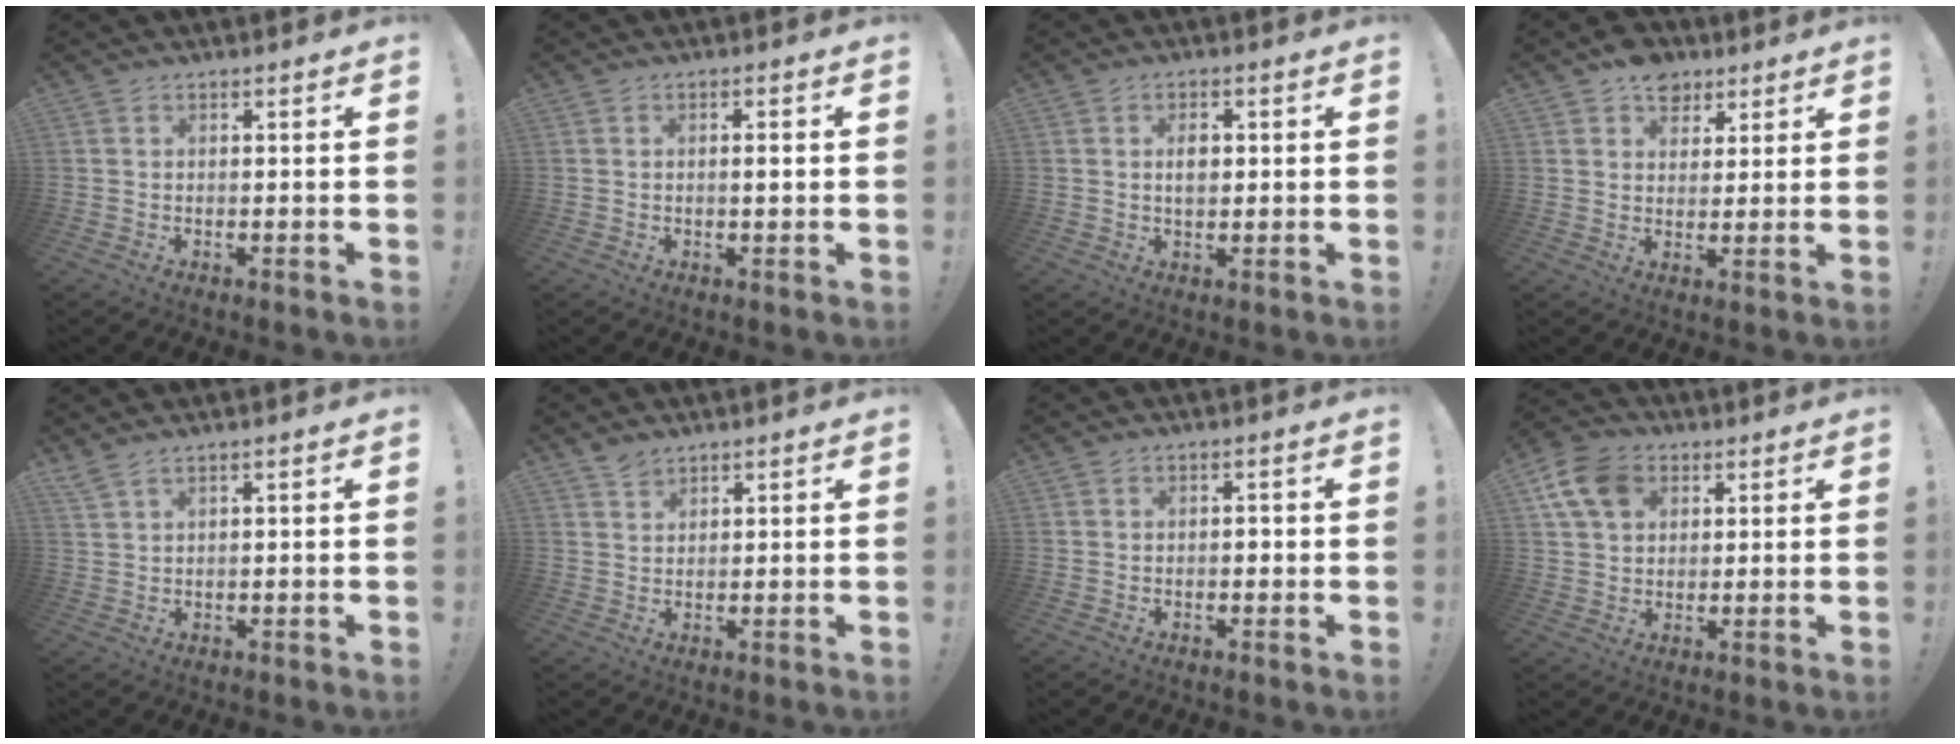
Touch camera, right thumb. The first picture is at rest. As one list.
[{"total": 1.8, "force": [-0.1, 0.2, 1.8], "torque": [-0.019, -0.003, -0.007]}, {"total": 4.1, "force": [0.6, 2.7, 3.1], "torque": [-0.041, 0.000, 0.004]}, {"total": 8.3, "force": [4.8, 6.2, 2.6], "torque": [-0.026, -0.027, 0.093]}, {"total": 2.6, "force": [2.0, 0.0, 1.7], "torque": [-0.035, -0.009, 0.037]}, {"total": 2.8, "force": [2.6, 1.1, 0.6], "torque": [0.001, -0.019, 0.046]}, {"total": 1.3, "force": [-0.6, 0.9, 0.7], "torque": [-0.014, 0.006, -0.012]}, {"total": 11.4, "force": [4.6, 8.3, 6.2], "torque": [-0.116, -0.003, 0.094]}]